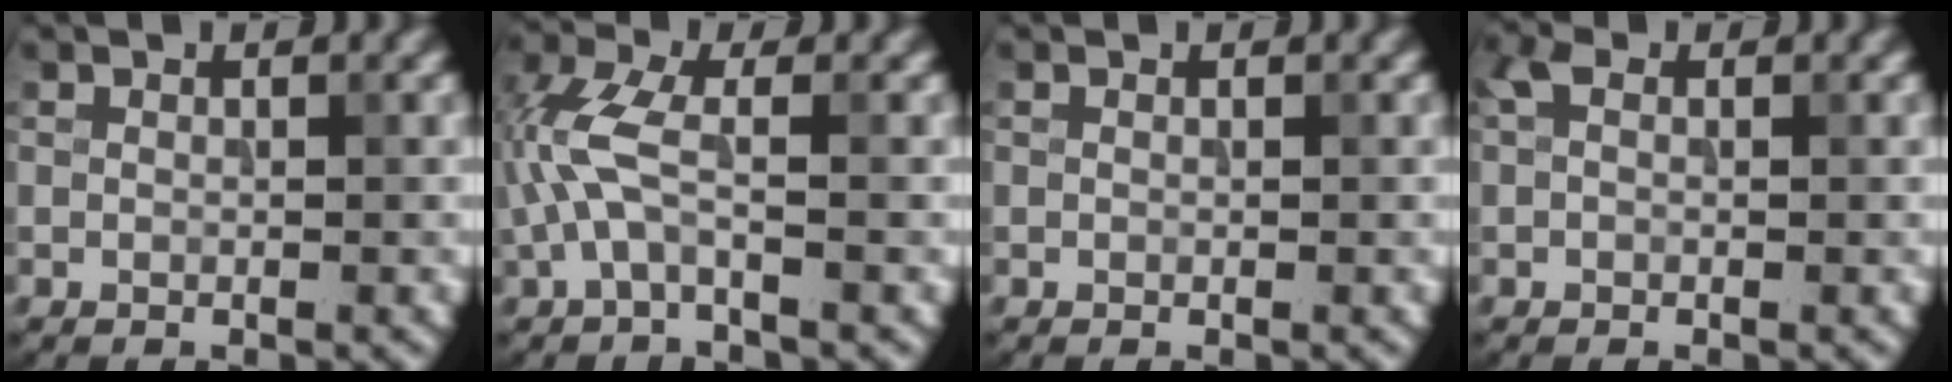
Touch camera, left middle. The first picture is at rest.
{"total": 4.3, "force": [-0.7, 1.6, 4.0], "torque": [-0.108, 0.013, -0.023]}
{"total": 0.0}
{"total": 1.5, "force": [0.3, 0.9, 1.1], "torque": [-0.023, 0.007, -0.001]}